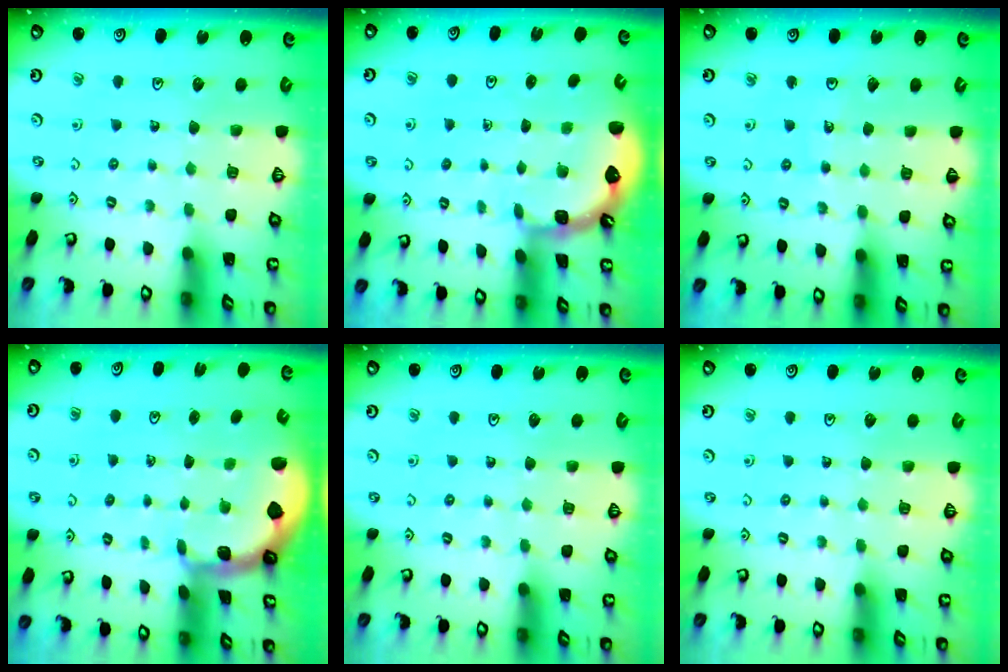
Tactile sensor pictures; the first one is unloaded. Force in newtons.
{"total": 1.4, "press": 1.3, "slide": 0.1}
{"total": 2.7, "press": 2.7, "slide": 0.3}
{"total": 1.1, "press": 1.0, "slide": 0.4}
{"total": 0.0}
{"total": 0.0}